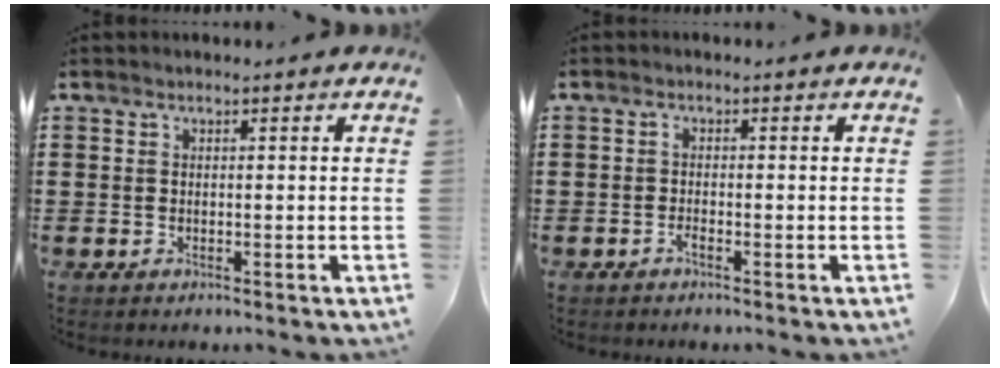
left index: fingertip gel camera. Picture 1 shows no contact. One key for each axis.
{"total": 1.0, "fx": -0.7, "fy": 0.2, "fz": 0.6, "tx": -0.016, "ty": -0.003, "tz": -0.013}